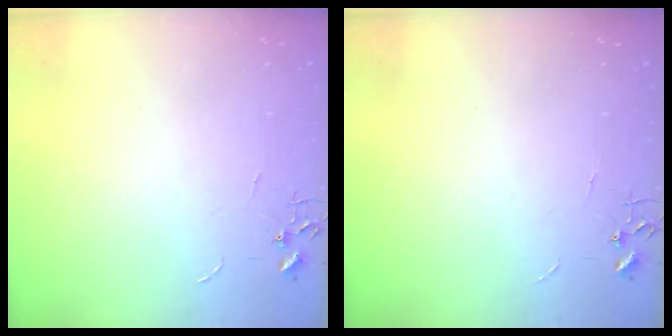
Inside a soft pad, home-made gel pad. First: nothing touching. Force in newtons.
{"total": 0.0}